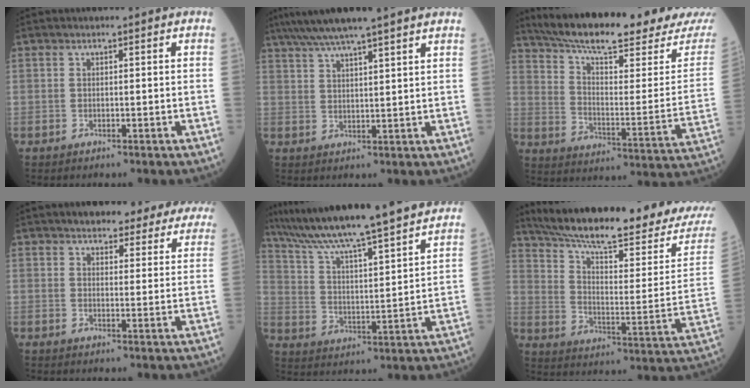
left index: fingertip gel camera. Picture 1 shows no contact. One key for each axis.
{"total": 11.8, "fx": 9.8, "fy": -0.6, "fz": 6.5, "tx": -0.115, "ty": 0.031, "tz": 0.142}
{"total": 23.1, "fx": 20.0, "fy": 1.3, "fz": 11.5, "tx": -0.187, "ty": -0.041, "tz": 0.287}
{"total": 16.3, "fx": 14.8, "fy": 4.5, "fz": 5.2, "tx": -0.038, "ty": 0.003, "tz": 0.162}
{"total": 26.0, "fx": 23.2, "fy": -0.3, "fz": 11.7, "tx": -0.197, "ty": -0.025, "tz": 0.337}
{"total": 22.9, "fx": 20.2, "fy": 1.1, "fz": 10.7, "tx": -0.180, "ty": -0.056, "tz": 0.287}